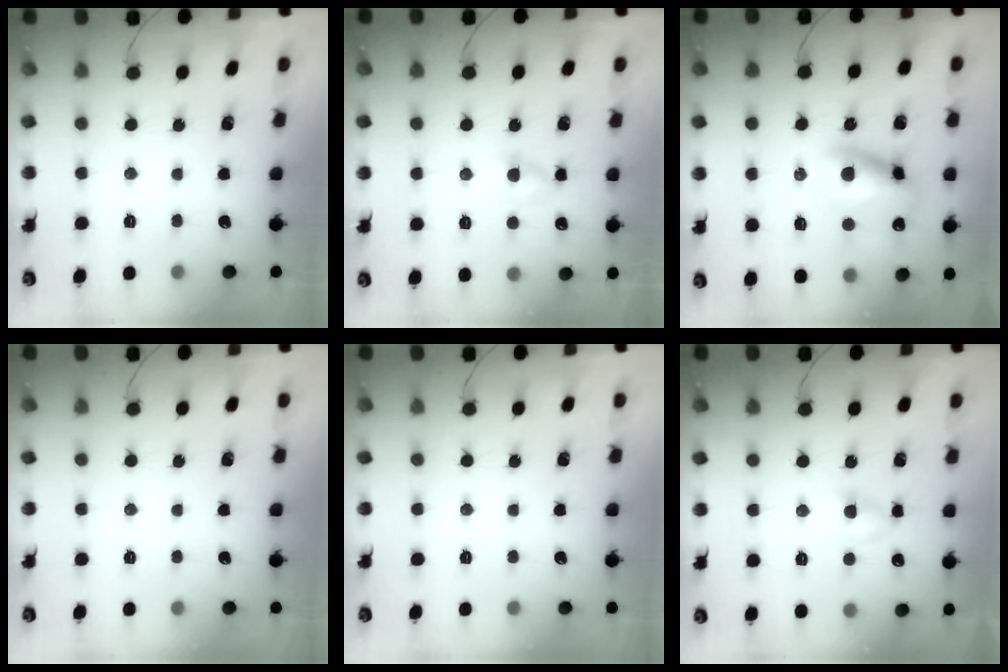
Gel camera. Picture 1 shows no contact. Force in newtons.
{"total": 2.8, "press": 2.6, "slide": 1.1}
{"total": 10.9, "press": 10.7, "slide": 2.3}
{"total": 0.0}
{"total": 0.0}
{"total": 3.9, "press": 3.7, "slide": 1.1}